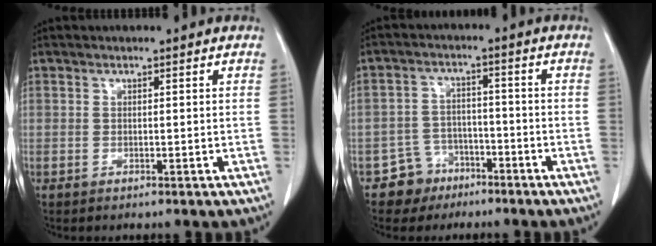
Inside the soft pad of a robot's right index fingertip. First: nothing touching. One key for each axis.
{"total": 5.5, "fx": -3.4, "fy": 4.3, "fz": -0.1, "tx": 0.013, "ty": 0.014, "tz": -0.056}